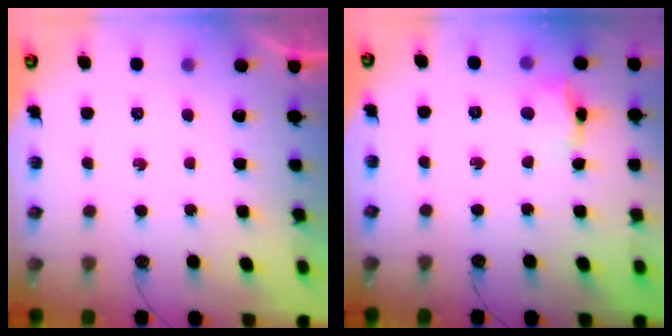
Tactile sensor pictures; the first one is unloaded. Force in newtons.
{"total": 9.1, "press": 9.1, "slide": 0.6}